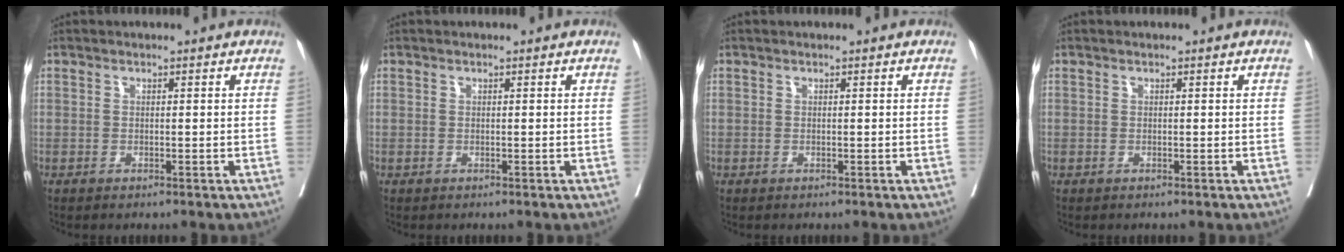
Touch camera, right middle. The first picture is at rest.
{"total": 0.0}
{"total": 0.0}
{"total": 0.0}